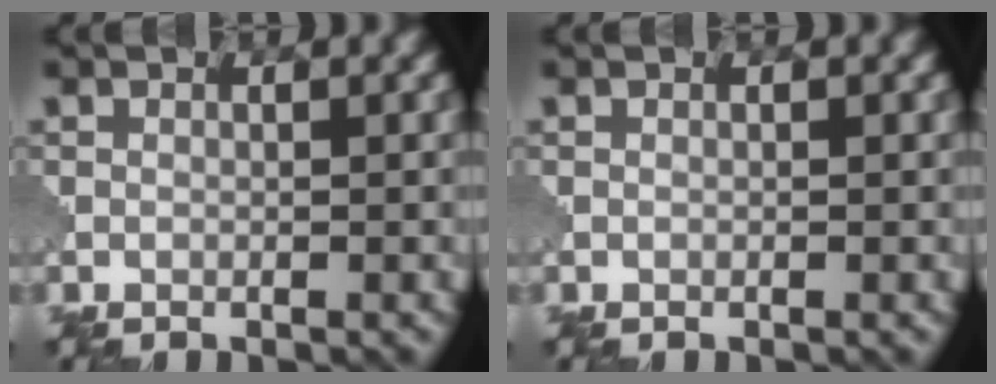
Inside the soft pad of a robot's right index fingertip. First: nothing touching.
{"total": 0.0}